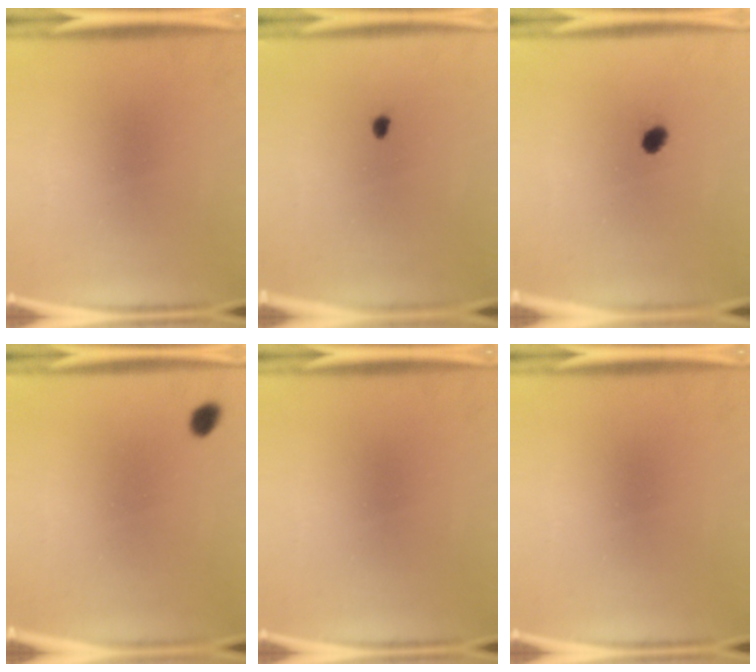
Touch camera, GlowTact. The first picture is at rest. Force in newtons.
{"total": 0.7}
{"total": 1.7}
{"total": 1.9}
{"total": 0.0}
{"total": 0.0}